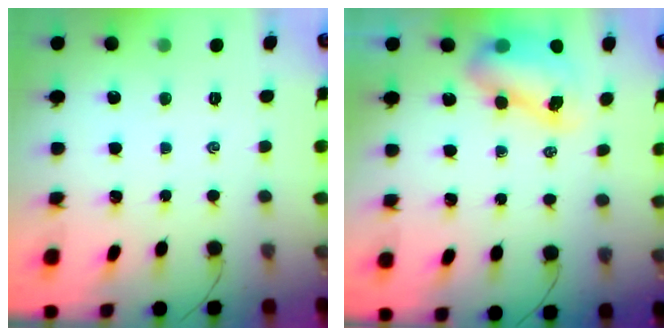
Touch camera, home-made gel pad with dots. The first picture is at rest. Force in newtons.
{"total": 8.2, "press": 8.0, "slide": 2.0}